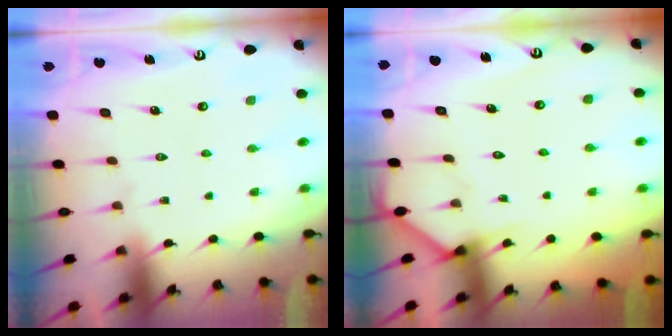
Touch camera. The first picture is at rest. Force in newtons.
{"total": 4.8, "press": 4.8, "slide": 0.2}